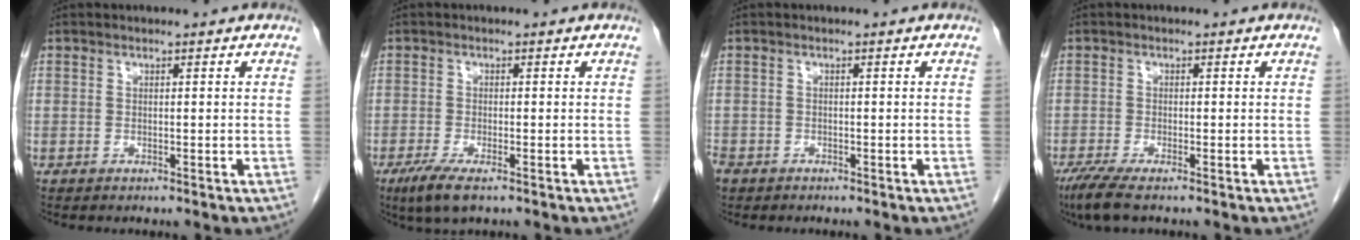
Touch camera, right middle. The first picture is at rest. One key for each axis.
{"total": 4.6, "fx": -2.9, "fy": 1.0, "fz": 3.4, "tx": -0.071, "ty": -0.012, "tz": -0.049}
{"total": 3.5, "fx": -2.5, "fy": 2.2, "fz": 1.1, "tx": -0.030, "ty": -0.004, "tz": -0.045}
{"total": 4.4, "fx": -3.1, "fy": 0.5, "fz": 3.0, "tx": -0.061, "ty": -0.013, "tz": -0.059}